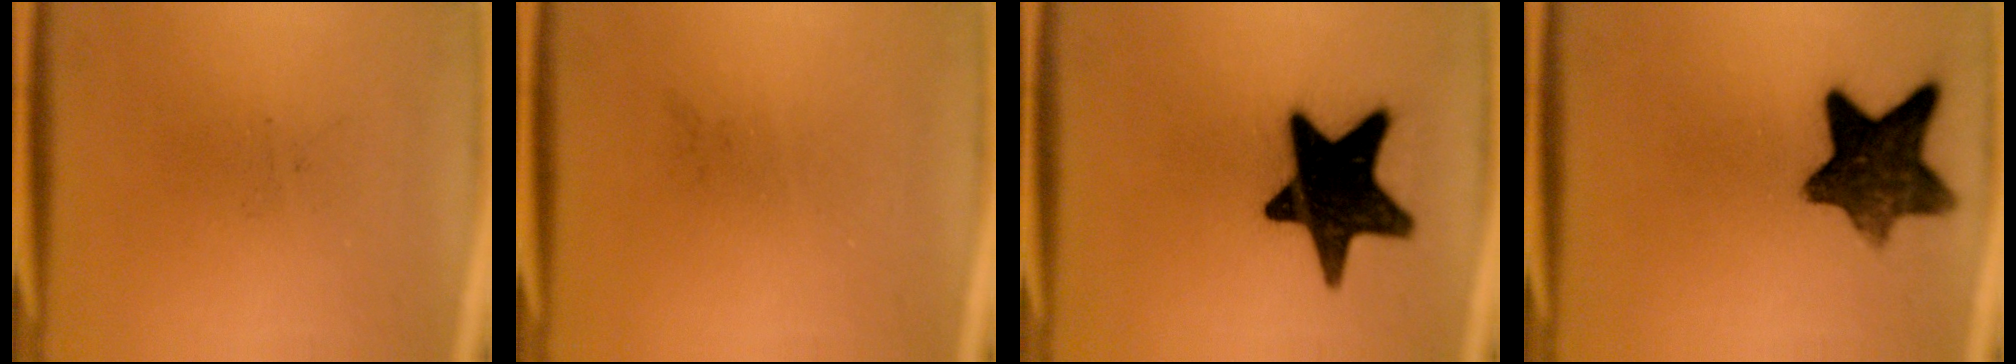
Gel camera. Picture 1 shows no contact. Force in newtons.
{"total": 0.0}
{"total": 18.8}
{"total": 11.8}